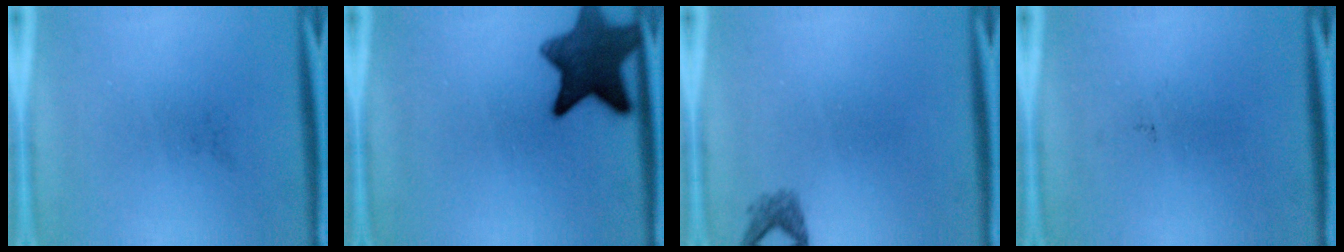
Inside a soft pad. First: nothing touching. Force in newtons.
{"total": 10.4}
{"total": 1.4}
{"total": 0.0}